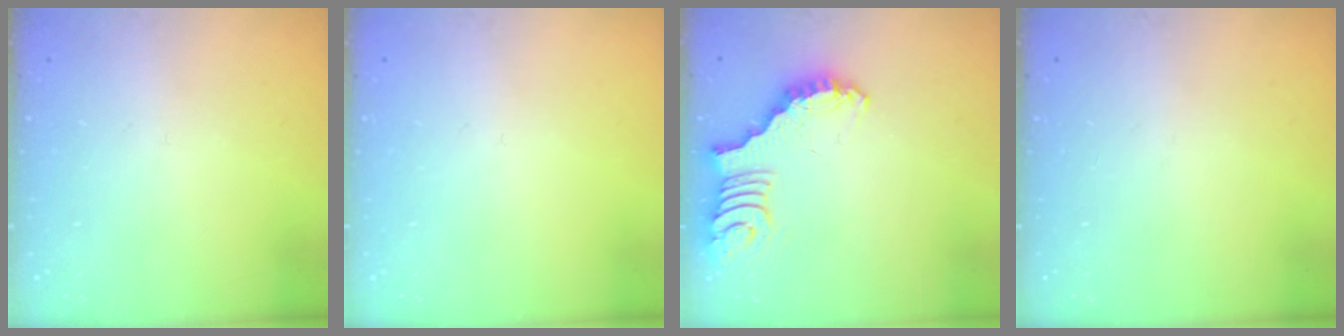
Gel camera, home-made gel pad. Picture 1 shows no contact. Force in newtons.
{"total": 0.0}
{"total": 2.6, "press": 2.6, "slide": 0.5}
{"total": 0.0}